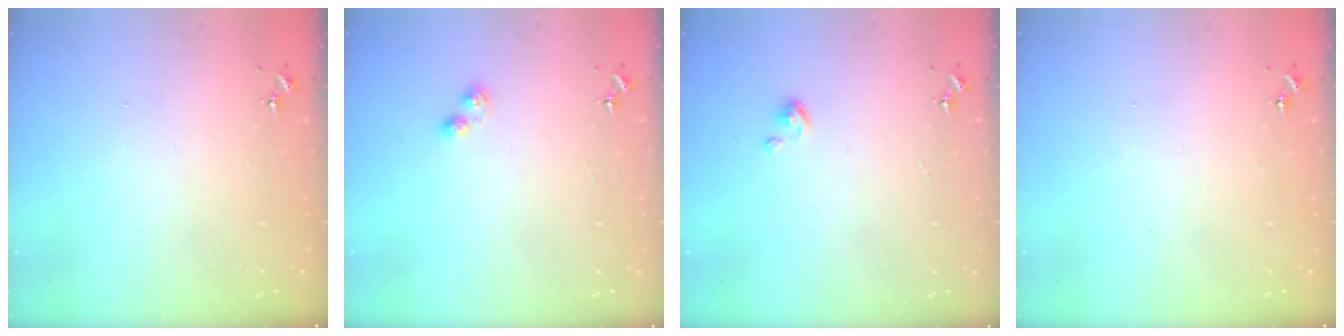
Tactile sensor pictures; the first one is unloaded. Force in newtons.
{"total": 4.6, "press": 4.6, "slide": 0.7}
{"total": 3.7, "press": 3.7, "slide": 0.3}
{"total": 0.0}